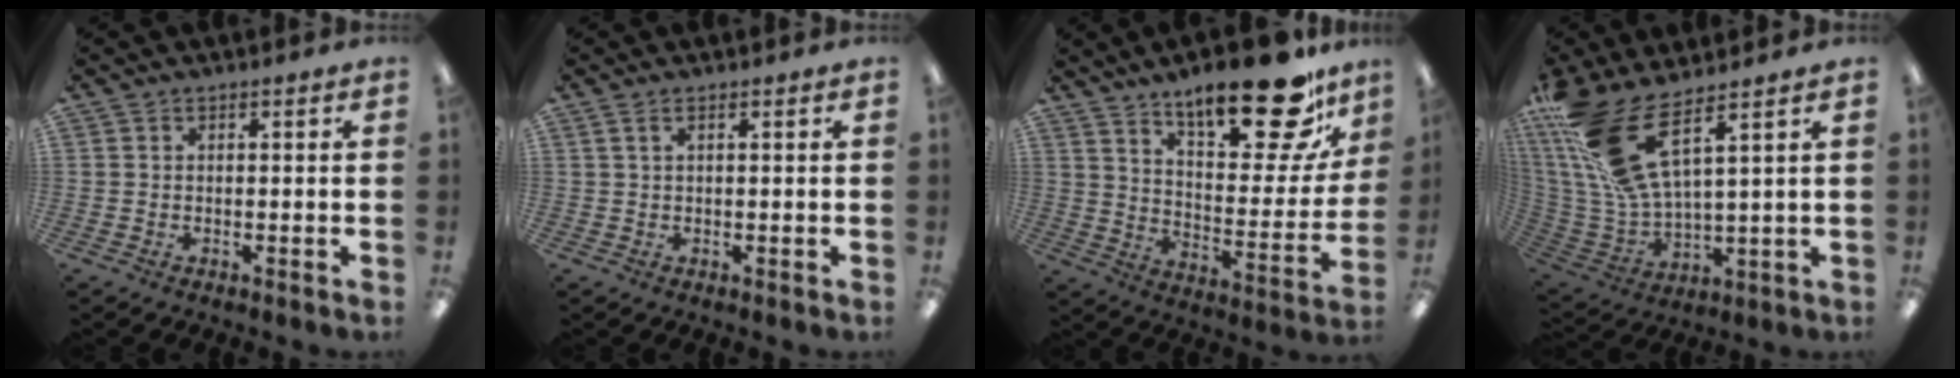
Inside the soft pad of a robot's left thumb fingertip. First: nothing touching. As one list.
[{"total": 1.6, "force": [0.7, 0.5, 1.3], "torque": [-0.029, 0.003, 0.012]}, {"total": 23.4, "force": [16.6, 7.9, 14.6], "torque": [-0.205, -0.109, 0.271]}, {"total": 16.5, "force": [9.5, 5.4, 12.3], "torque": [-0.289, -0.058, 0.164]}]